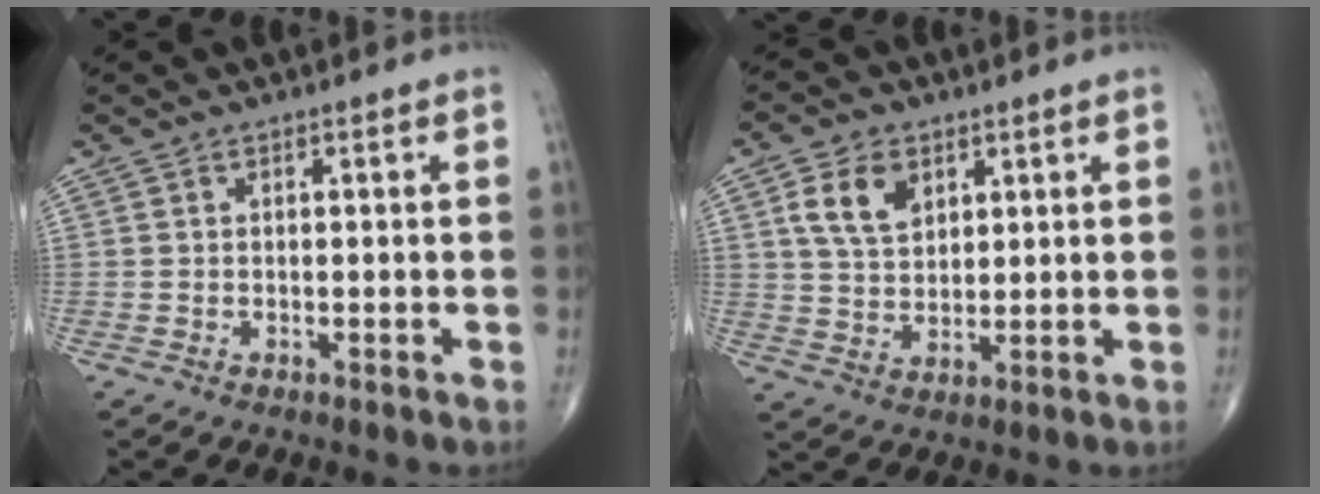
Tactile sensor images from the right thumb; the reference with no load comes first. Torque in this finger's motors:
{"motor_torque": [1.52, 1.57, 1.05, 0.49, 0.12]}